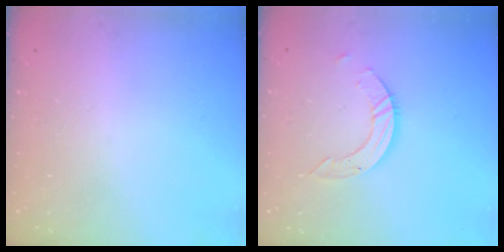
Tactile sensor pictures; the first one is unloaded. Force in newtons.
{"total": 5.8, "press": 5.8, "slide": 0.1}